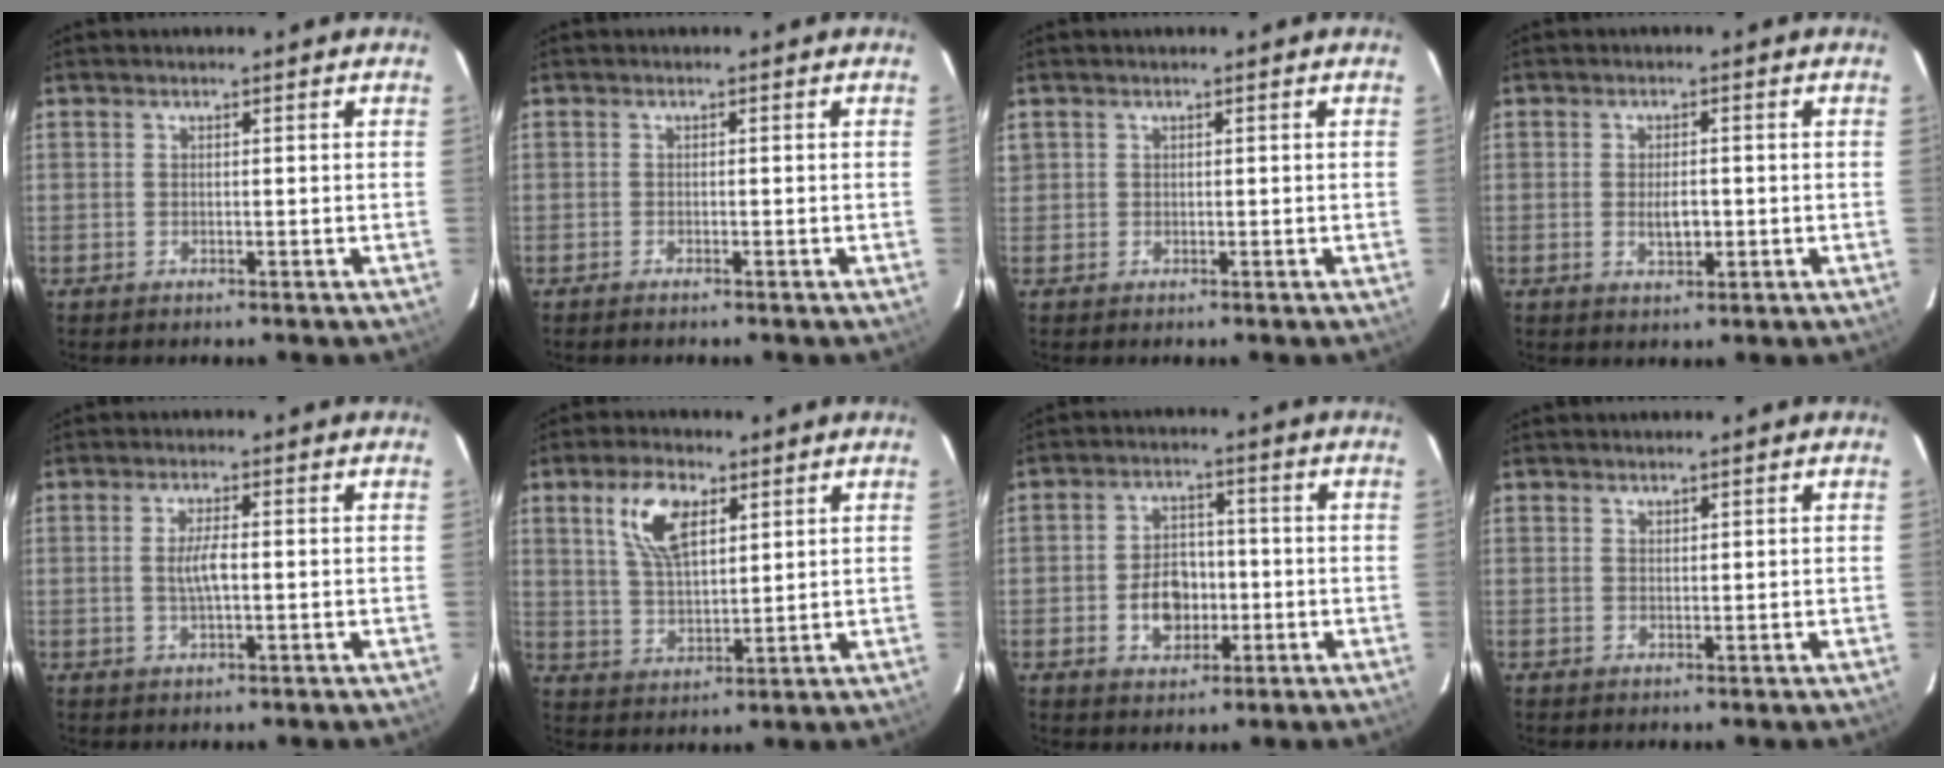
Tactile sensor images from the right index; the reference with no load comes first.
{"total": 0.9, "force": [-0.8, 0.1, 0.3], "torque": [-0.009, -0.002, -0.017]}
{"total": 0.7, "force": [0.2, 0.7, 0.0], "torque": [0.006, 0.004, 0.003]}
{"total": 3.4, "force": [-0.5, 1.7, 2.9], "torque": [-0.053, -0.005, -0.005]}
{"total": 3.7, "force": [-0.2, 0.9, 3.5], "torque": [-0.068, 0.000, -0.001]}
{"total": 9.7, "force": [4.5, 4.7, 7.3], "torque": [-0.140, 0.013, 0.089]}
{"total": 7.6, "force": [-2.0, 5.6, 4.7], "torque": [-0.089, 0.014, -0.022]}
{"total": 0.8, "force": [0.7, 0.4, 0.1], "torque": [-0.001, 0.002, 0.013]}